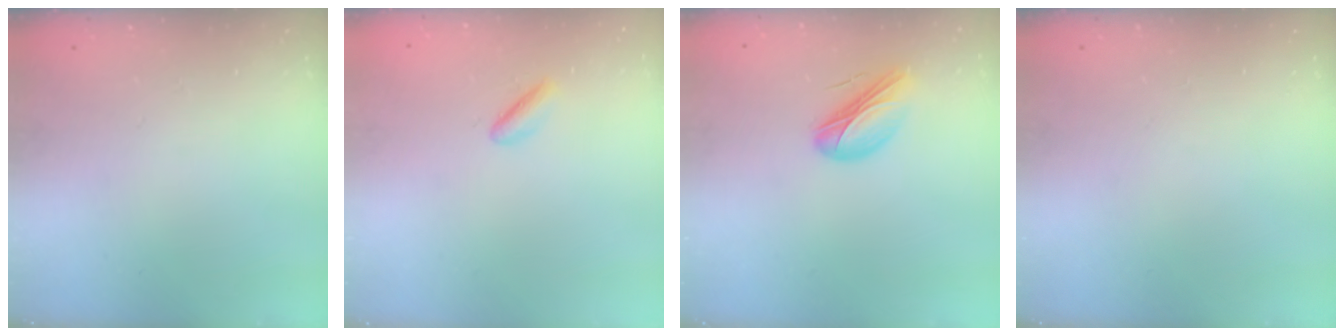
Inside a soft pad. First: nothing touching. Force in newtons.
{"total": 1.5, "press": 1.3, "slide": 0.6}
{"total": 9.2, "press": 8.8, "slide": 2.7}
{"total": 0.0}